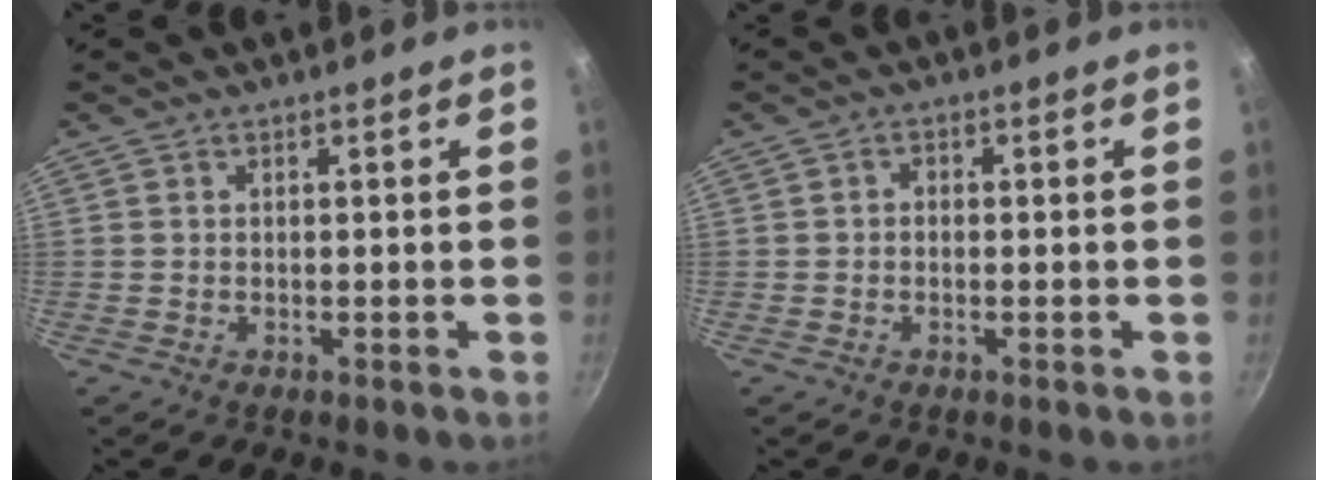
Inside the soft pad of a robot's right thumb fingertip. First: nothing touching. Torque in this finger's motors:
{"motor_torque": [-0.36, 0.13, 0.08, 0.27, -0.08]}